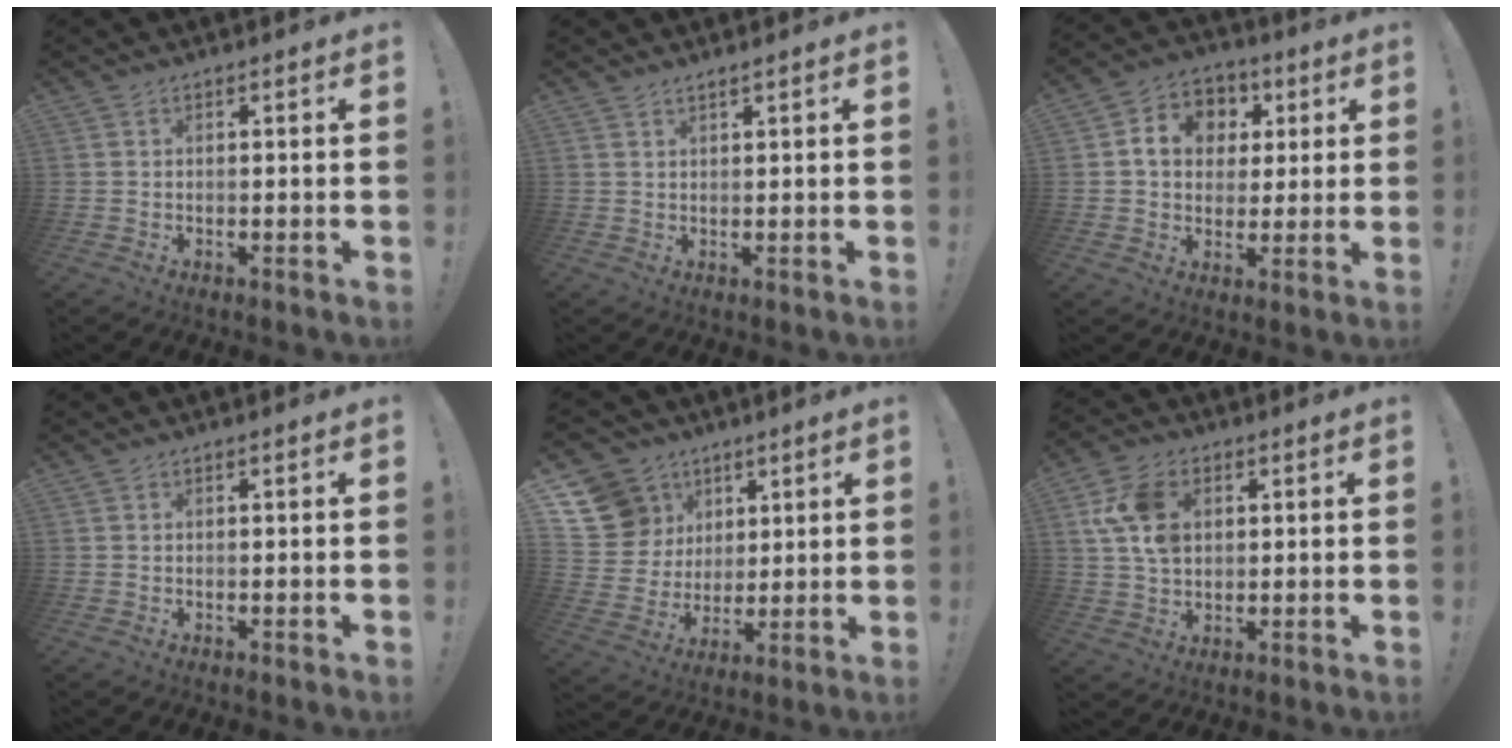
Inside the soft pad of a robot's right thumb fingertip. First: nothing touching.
{"total": 1.2, "force": [1.1, -0.1, 0.5], "torque": [-0.020, 0.001, 0.021]}
{"total": 11.1, "force": [3.0, 9.4, 5.1], "torque": [-0.072, -0.002, 0.061]}
{"total": 0.0}
{"total": 14.6, "force": [6.3, 12.5, 4.3], "torque": [-0.065, -0.028, 0.144]}
{"total": 11.4, "force": [3.3, 8.1, 7.3], "torque": [-0.139, 0.012, 0.066]}